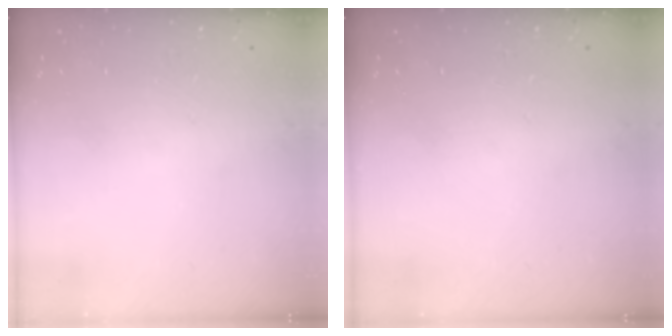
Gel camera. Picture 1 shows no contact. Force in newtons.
{"total": 0.0}